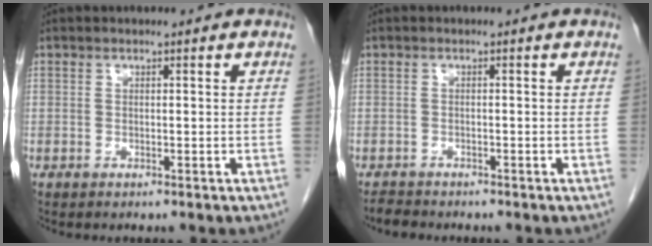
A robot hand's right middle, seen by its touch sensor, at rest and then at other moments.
{"total": 1.9, "force": [-1.8, 0.4, 0.2], "torque": [-0.006, -0.006, -0.030]}